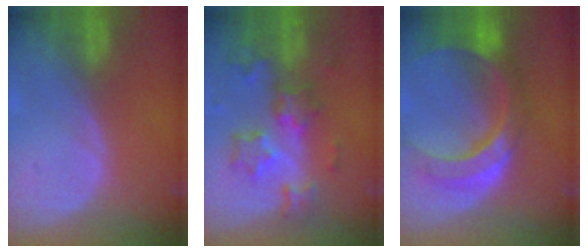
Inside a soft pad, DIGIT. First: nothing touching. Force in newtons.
{"total": 8.7, "press": 7.7, "slide": 4.1}
{"total": 11.0, "press": 9.3, "slide": 5.9}